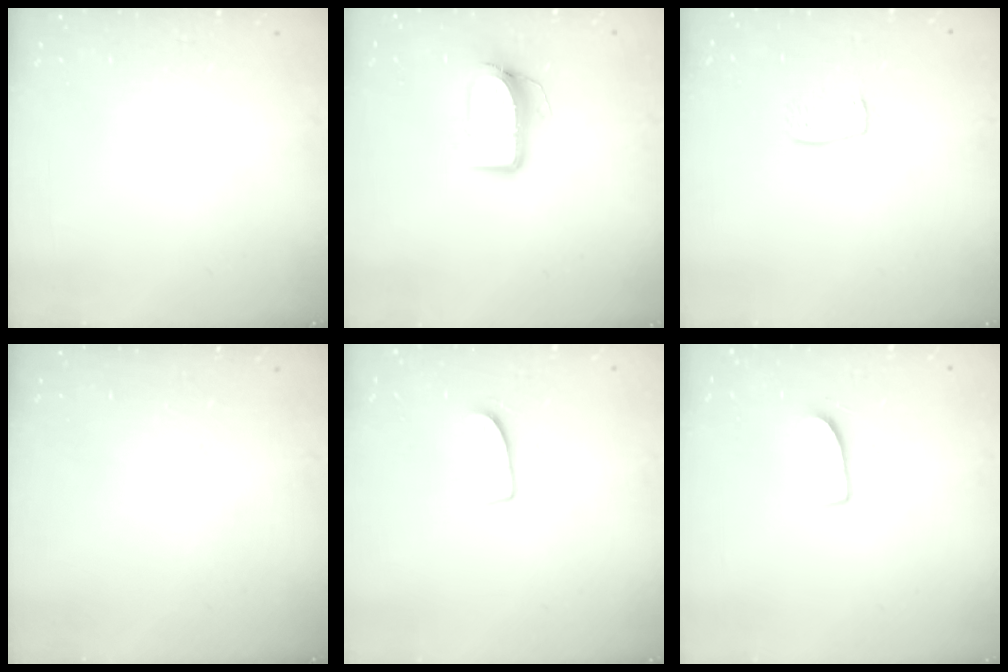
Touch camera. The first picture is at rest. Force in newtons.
{"total": 9.1, "press": 9.1, "slide": 0.9}
{"total": 6.6, "press": 6.6, "slide": 0.2}
{"total": 0.0}
{"total": 6.4, "press": 6.4, "slide": 0.6}
{"total": 7.7, "press": 7.6, "slide": 0.7}